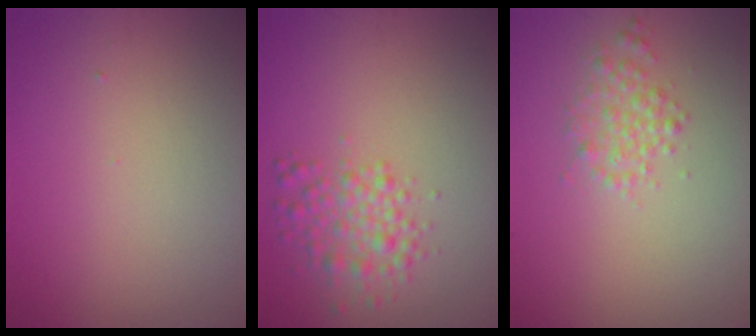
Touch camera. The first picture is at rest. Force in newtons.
{"total": 2.9, "press": 2.9, "slide": 0.0}
{"total": 1.8, "press": 1.8, "slide": 0.0}